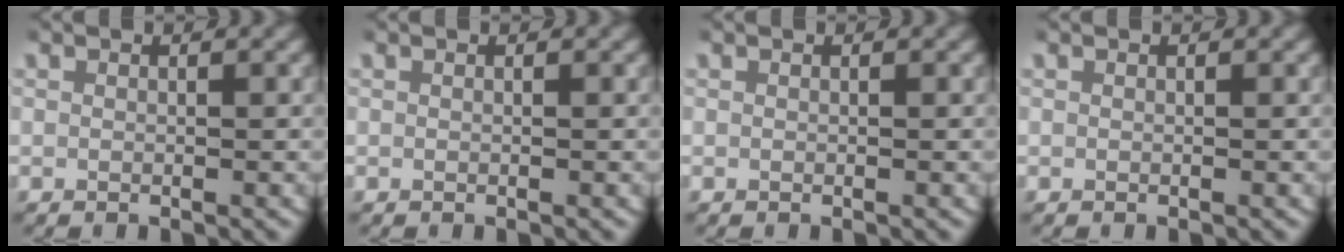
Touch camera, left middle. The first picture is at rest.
{"total": 0.0}
{"total": 0.0}
{"total": 0.0}